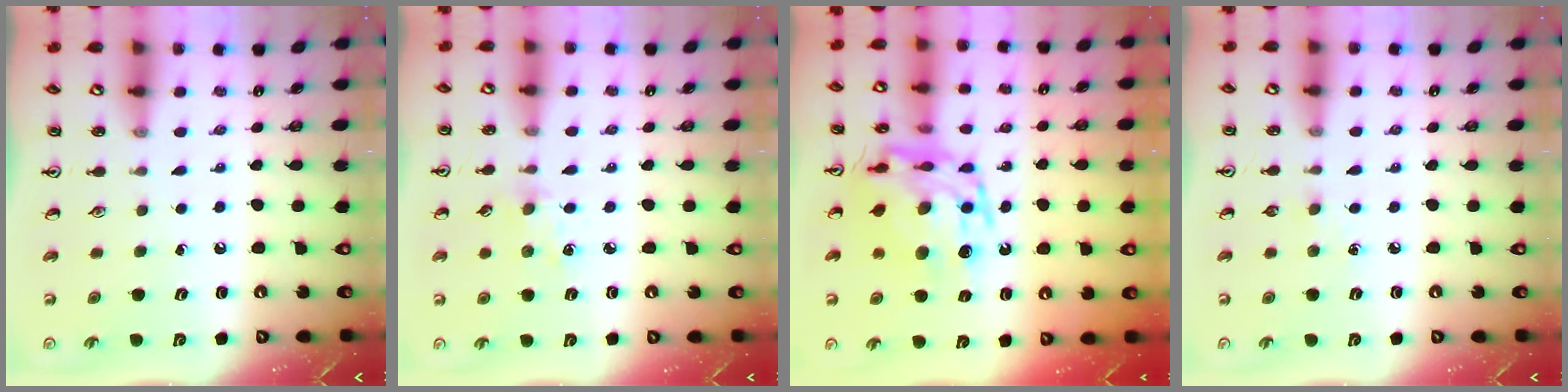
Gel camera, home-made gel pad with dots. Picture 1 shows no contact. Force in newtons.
{"total": 3.5, "press": 3.4, "slide": 0.5}
{"total": 16.0, "press": 15.9, "slide": 1.8}
{"total": 2.6, "press": 2.5, "slide": 0.3}